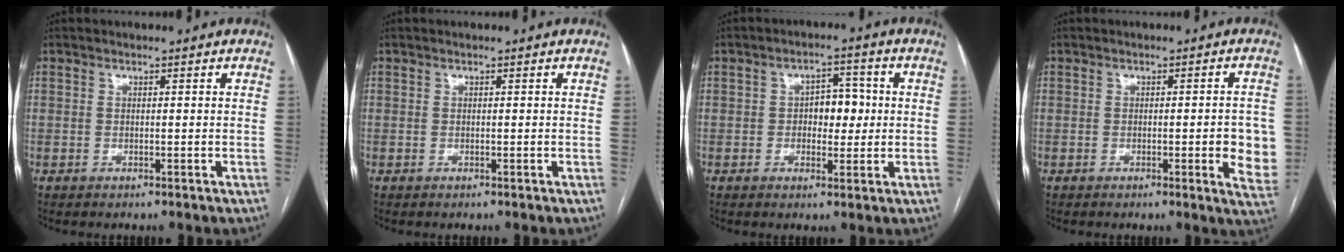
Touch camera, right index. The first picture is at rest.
{"total": 0.0}
{"total": 5.2, "force": [0.1, 3.1, 4.2], "torque": [-0.058, 0.014, 0.004]}
{"total": 6.3, "force": [-1.1, 1.2, 6.1], "torque": [-0.063, -0.004, -0.012]}